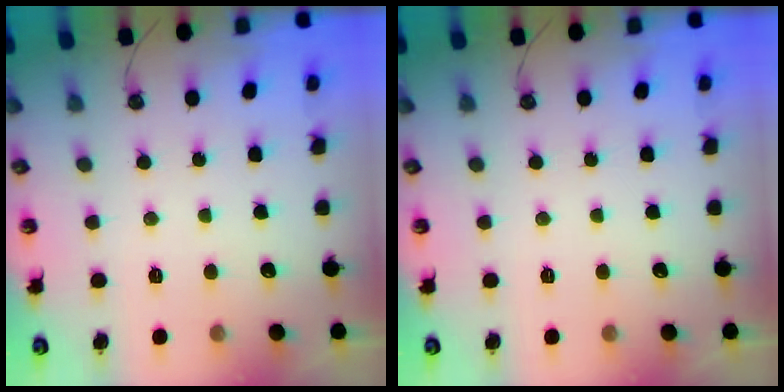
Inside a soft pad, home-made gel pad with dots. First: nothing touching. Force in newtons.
{"total": 0.0}